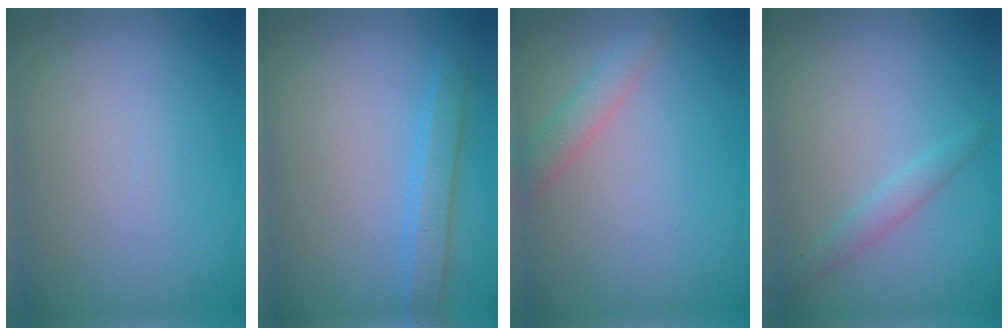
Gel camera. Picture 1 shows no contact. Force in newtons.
{"total": 2.3, "press": 2.3, "slide": 0.1}
{"total": 1.8, "press": 1.8, "slide": 0.1}
{"total": 1.4, "press": 1.4, "slide": 0.1}